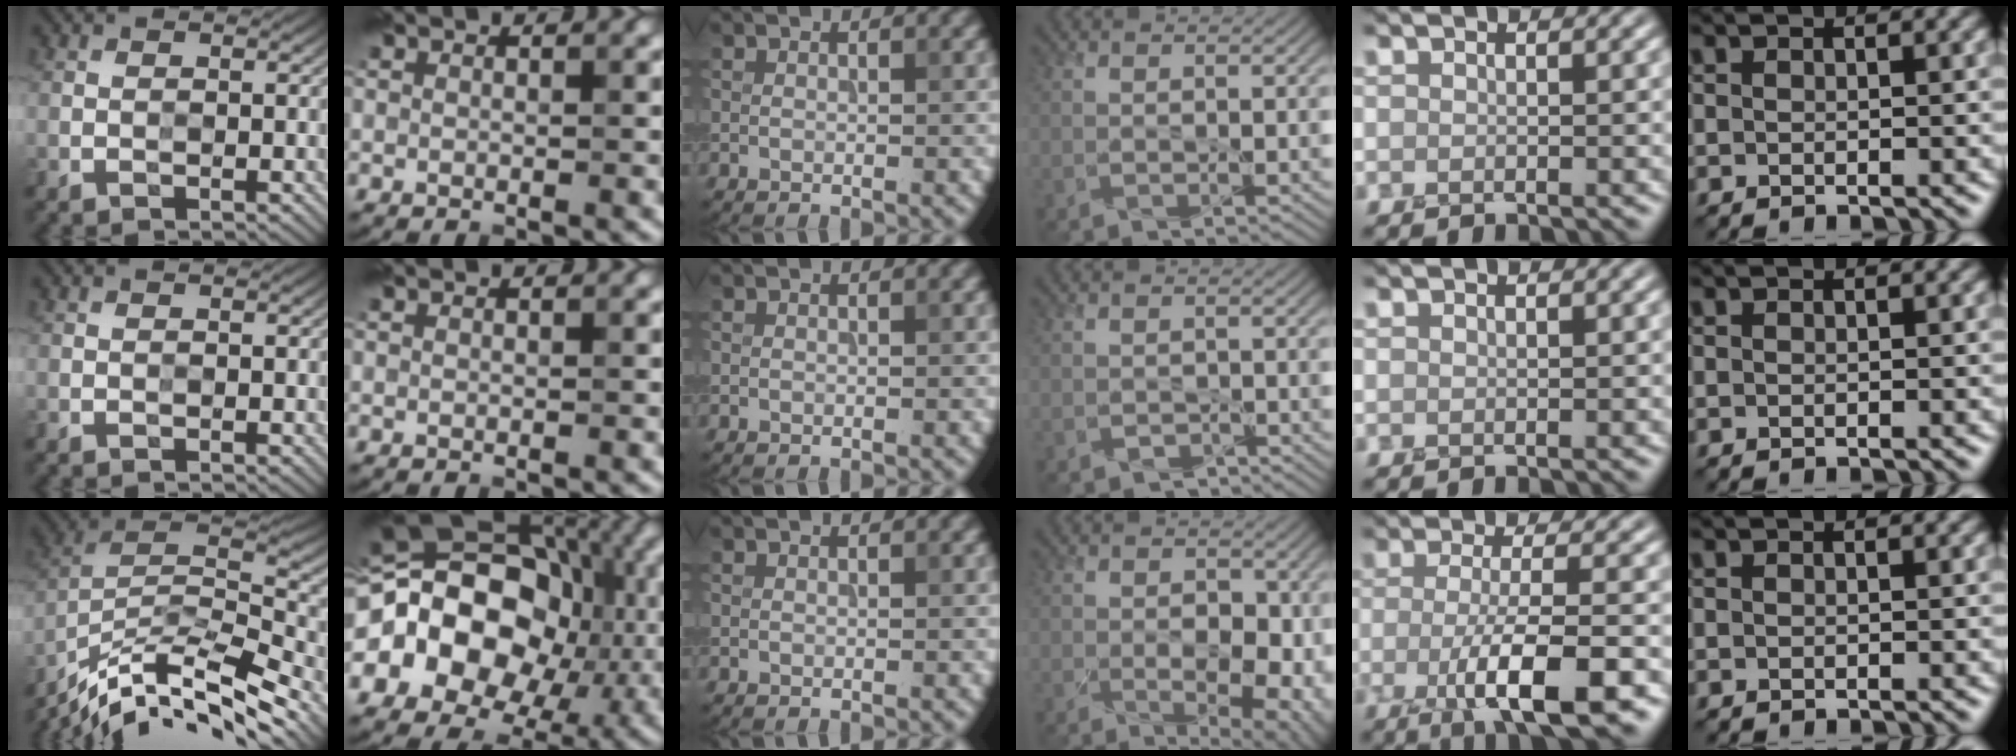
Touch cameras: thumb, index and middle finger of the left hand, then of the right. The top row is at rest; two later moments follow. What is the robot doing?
{"motion": "peel", "object": "sticker"}